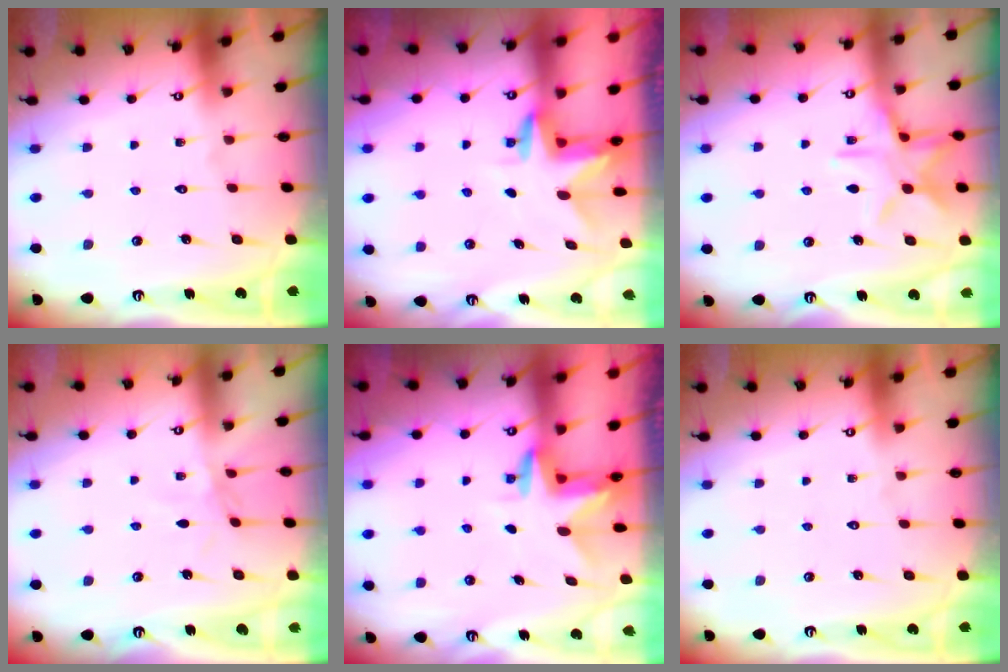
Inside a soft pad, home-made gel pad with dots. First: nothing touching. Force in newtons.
{"total": 3.0, "press": 3.0, "slide": 0.2}
{"total": 11.0, "press": 11.0, "slide": 0.7}
{"total": 1.9, "press": 1.9, "slide": 0.5}
{"total": 2.8, "press": 2.8, "slide": 0.1}
{"total": 0.0}